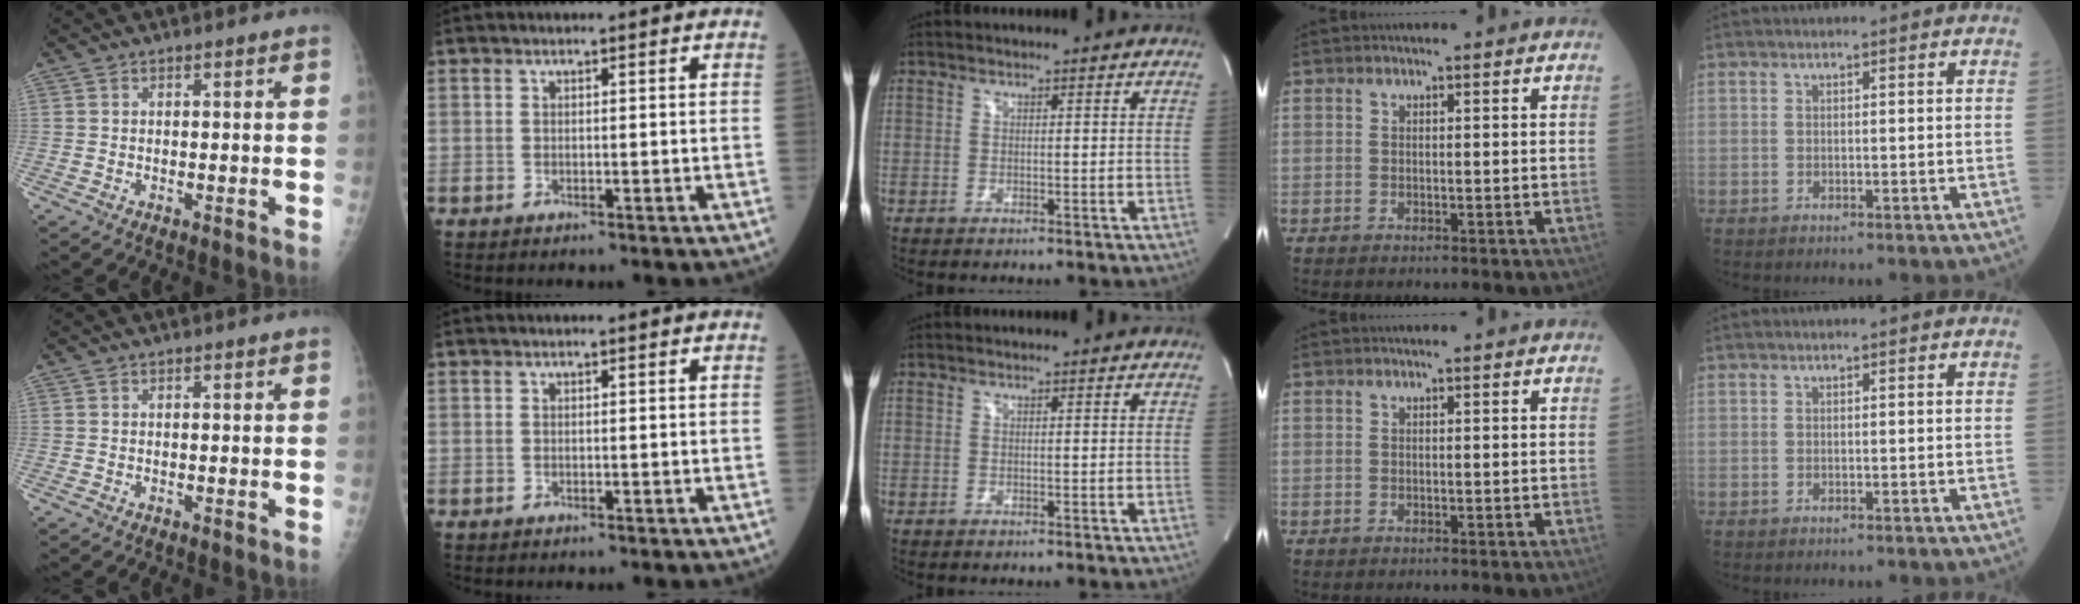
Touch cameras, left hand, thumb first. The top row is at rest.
{}